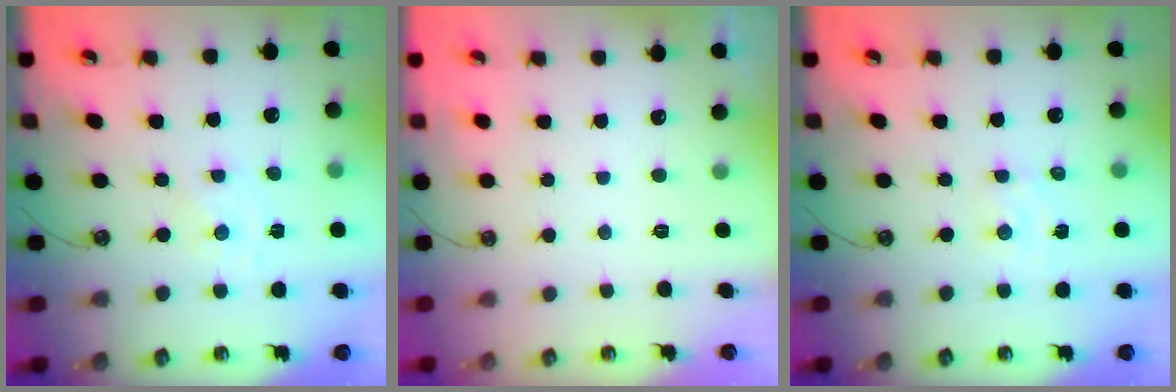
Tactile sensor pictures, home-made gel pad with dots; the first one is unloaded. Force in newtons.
{"total": 0.0}
{"total": 2.8, "press": 2.7, "slide": 0.4}